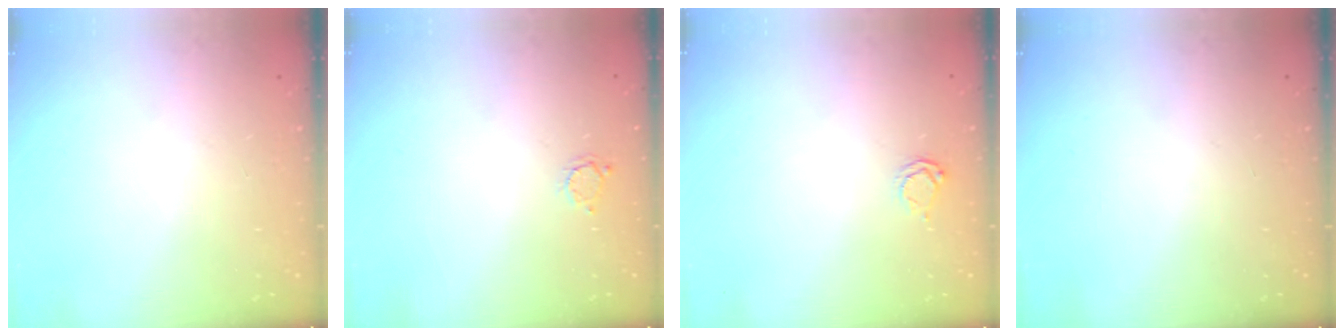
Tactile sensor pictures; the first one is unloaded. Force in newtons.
{"total": 2.8, "press": 2.8, "slide": 0.4}
{"total": 2.5, "press": 2.4, "slide": 0.3}
{"total": 0.0}